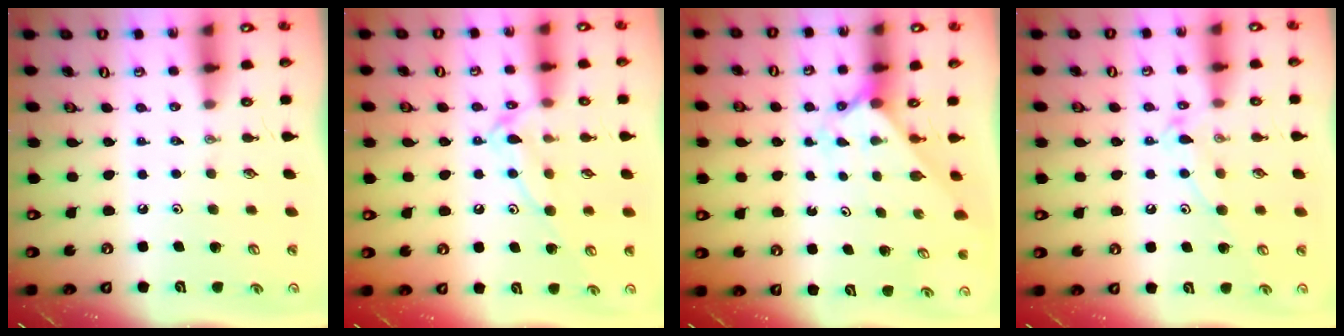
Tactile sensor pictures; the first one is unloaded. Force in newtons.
{"total": 11.5, "press": 11.5, "slide": 0.7}
{"total": 1.9, "press": 1.9, "slide": 0.1}
{"total": 10.6, "press": 10.5, "slide": 1.0}